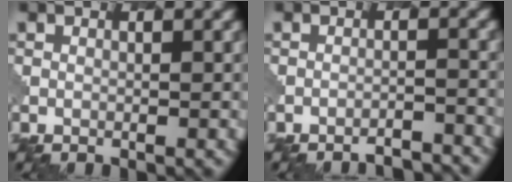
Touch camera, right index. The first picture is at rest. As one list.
[{"total": 4.6, "force": [-4.4, 0.5, 1.0], "torque": [-0.007, 0.016, -0.059]}]